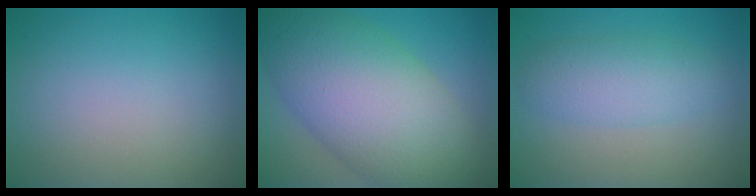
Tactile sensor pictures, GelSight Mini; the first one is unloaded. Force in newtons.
{"total": 12.5, "press": 12.5, "slide": 0.5}
{"total": 3.7, "press": 3.7, "slide": 0.1}